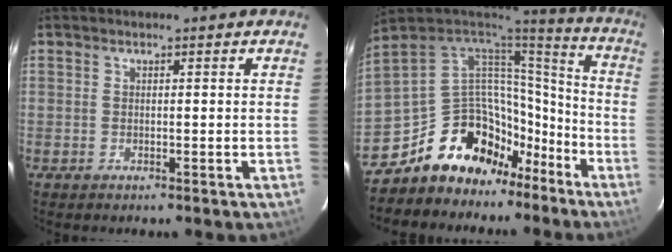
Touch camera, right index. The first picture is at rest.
{"total": 18.0, "force": [-12.2, 11.8, 6.0], "torque": [-0.117, 0.062, -0.188]}